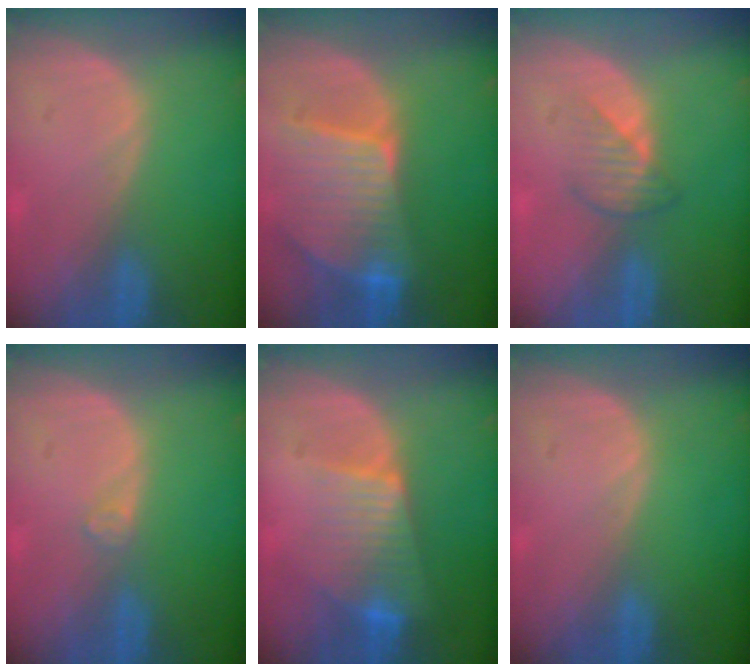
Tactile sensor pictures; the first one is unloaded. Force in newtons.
{"total": 9.5, "press": 8.4, "slide": 4.5}
{"total": 3.0, "press": 2.9, "slide": 0.7}
{"total": 1.1, "press": 1.0, "slide": 0.2}
{"total": 7.5, "press": 6.5, "slide": 3.7}
{"total": 0.0}